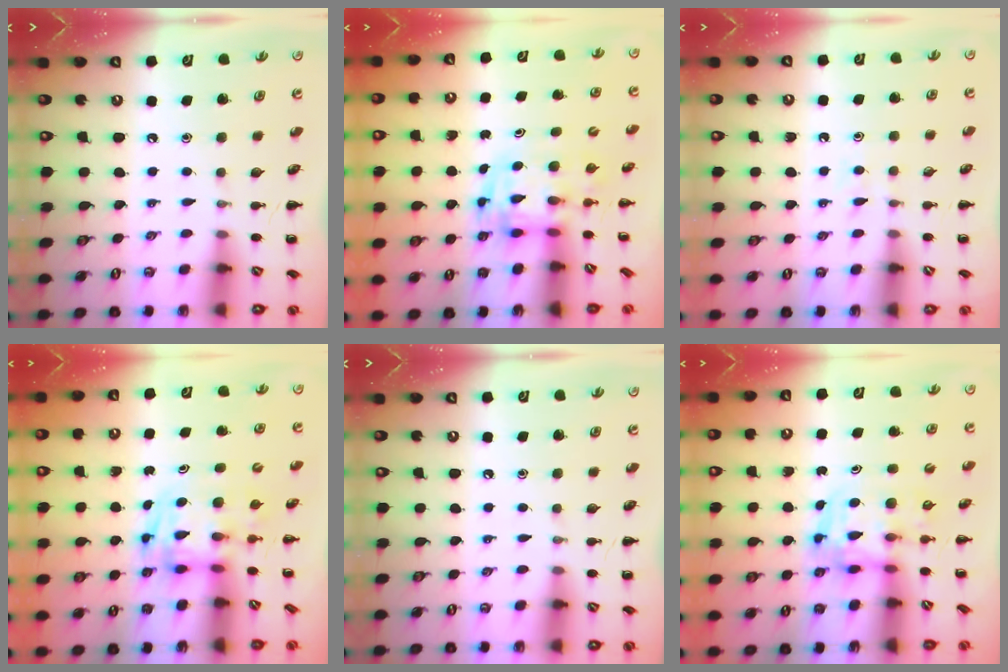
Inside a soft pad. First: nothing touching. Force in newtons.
{"total": 2.8, "press": 2.7, "slide": 0.6}
{"total": 3.3, "press": 3.1, "slide": 1.1}
{"total": 2.8, "press": 2.8, "slide": 0.5}
{"total": 0.0}
{"total": 3.4, "press": 3.4, "slide": 0.7}